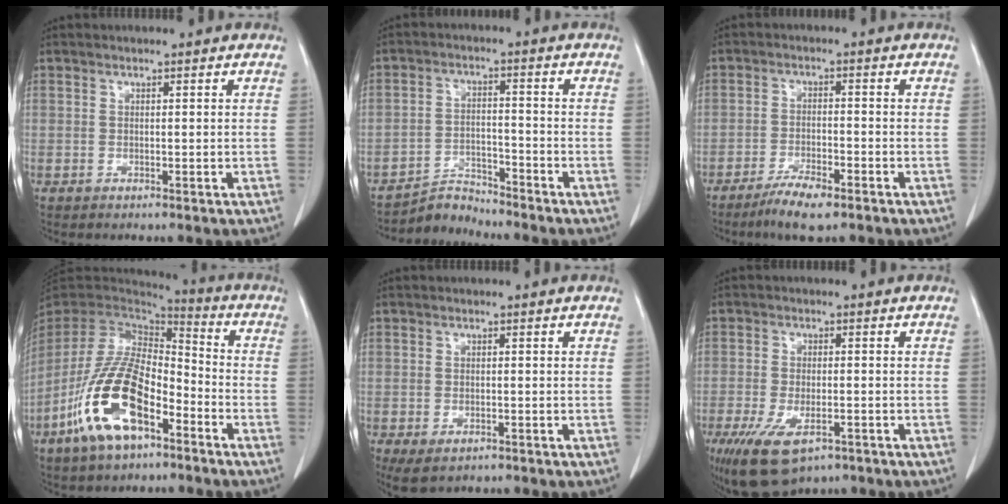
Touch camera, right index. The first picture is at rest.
{"total": 5.3, "force": [-5.2, 0.2, -1.0], "torque": [0.017, 0.004, -0.090]}
{"total": 5.8, "force": [-4.2, 1.0, 4.0], "torque": [-0.076, -0.009, -0.071]}
{"total": 16.4, "force": [-7.6, 6.4, 13.1], "torque": [-0.273, -0.003, -0.141]}
{"total": 4.1, "force": [-2.5, 2.1, 2.6], "torque": [-0.048, -0.010, -0.034]}
{"total": 10.0, "force": [-5.8, 4.3, 6.9], "torque": [-0.132, -0.017, -0.092]}